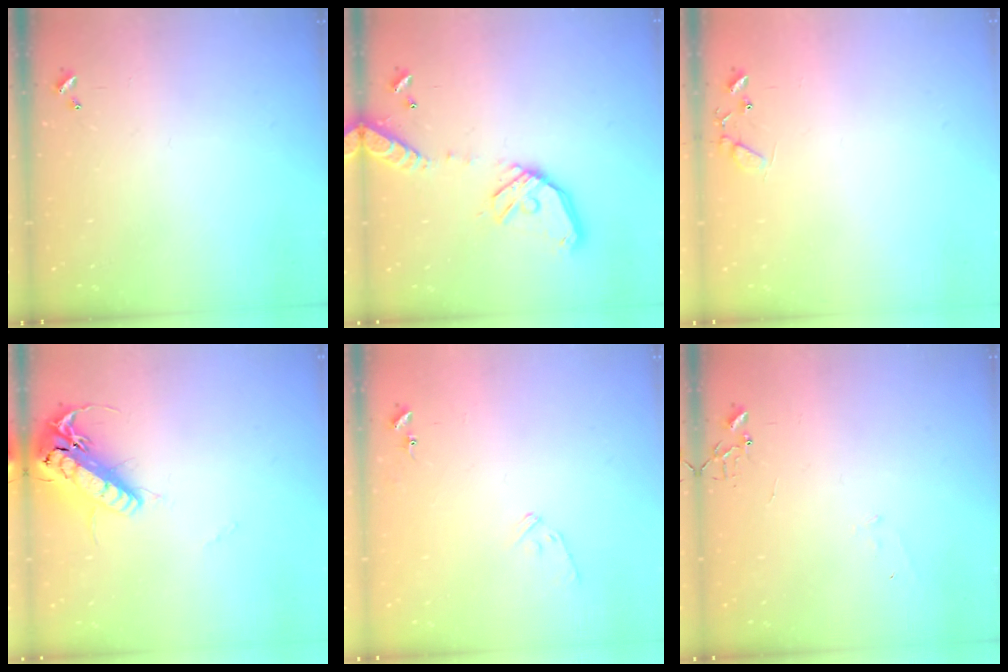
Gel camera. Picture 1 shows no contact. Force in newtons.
{"total": 15.4, "press": 15.1, "slide": 2.8}
{"total": 7.7, "press": 7.7, "slide": 0.5}
{"total": 19.2, "press": 18.9, "slide": 3.3}
{"total": 8.2, "press": 8.2, "slide": 0.3}
{"total": 5.6, "press": 5.6, "slide": 0.7}